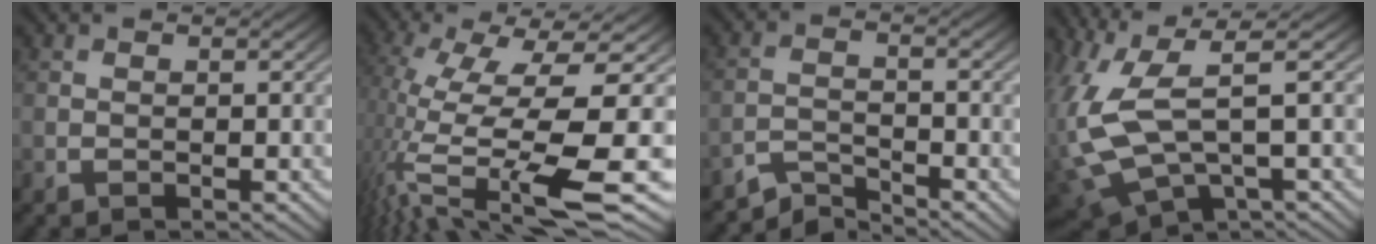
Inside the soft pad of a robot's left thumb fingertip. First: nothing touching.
{"total": 13.3, "force": [-1.2, 3.5, 12.8], "torque": [-0.263, -0.013, -0.002]}
{"total": 3.5, "force": [-3.5, 0.5, 0.5], "torque": [-0.009, 0.000, -0.078]}
{"total": 13.3, "force": [1.5, 5.8, 11.9], "torque": [-0.306, -0.018, 0.054]}